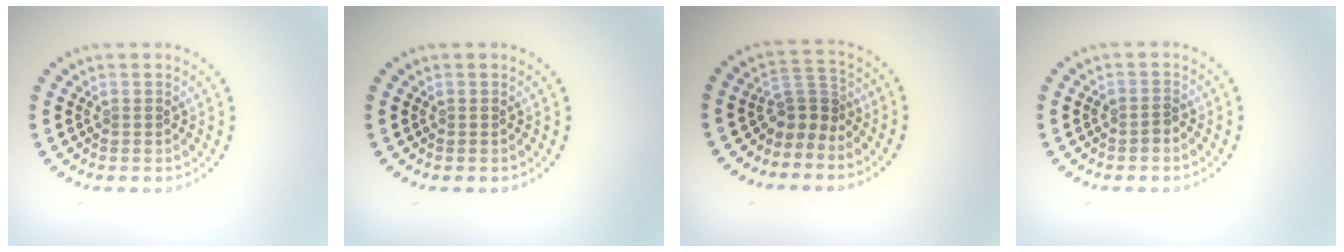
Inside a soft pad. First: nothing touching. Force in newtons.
{"total": 0.0}
{"total": 2.8, "press": 1.7, "slide": 2.2}
{"total": 0.9, "press": 0.8, "slide": 0.5}